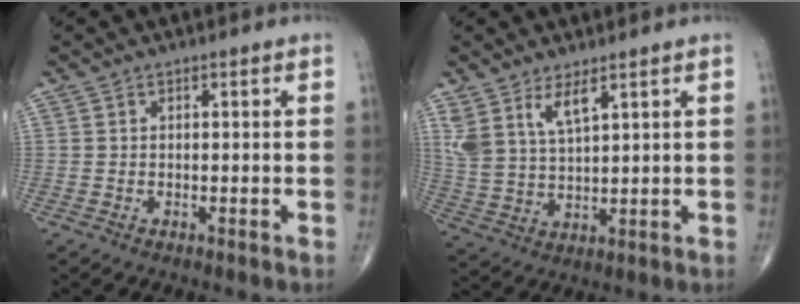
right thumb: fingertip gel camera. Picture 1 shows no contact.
{"total": 7.0, "force": [4.3, 2.3, 5.0], "torque": [-0.103, -0.022, 0.094]}